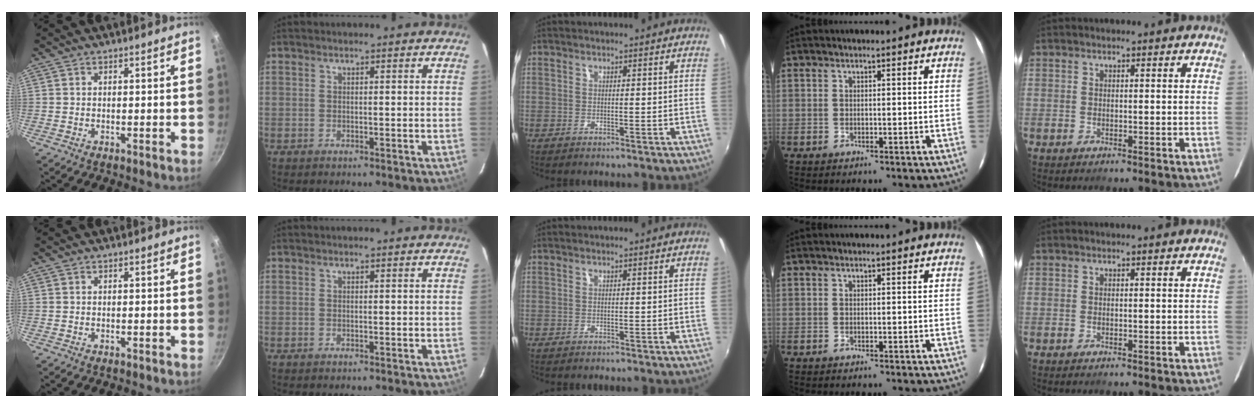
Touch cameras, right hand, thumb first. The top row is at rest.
{}